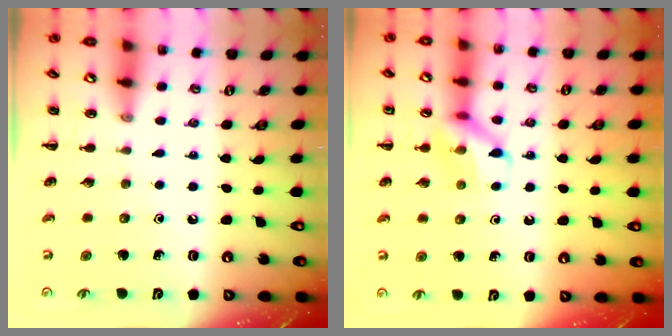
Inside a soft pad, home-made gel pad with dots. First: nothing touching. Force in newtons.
{"total": 10.7, "press": 10.7, "slide": 1.0}